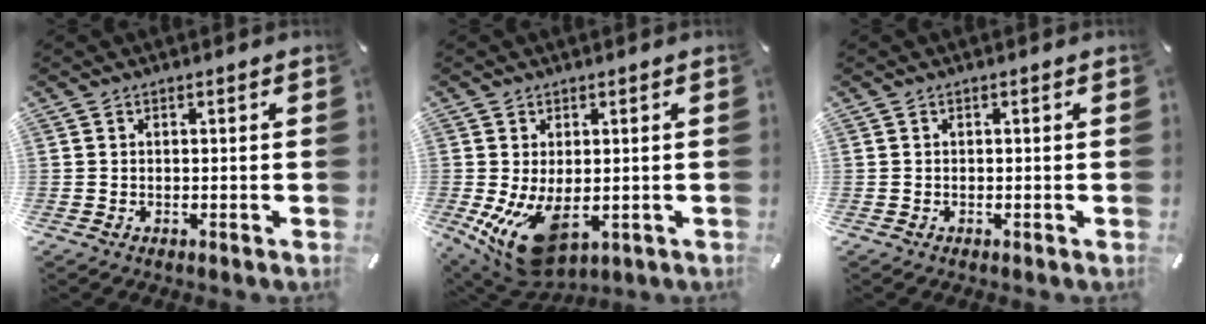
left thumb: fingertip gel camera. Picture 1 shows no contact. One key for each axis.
{"total": 12.0, "fx": -2.4, "fy": 6.5, "fz": 9.8, "tx": -0.184, "ty": -0.005, "tz": -0.032}
{"total": 0.0}